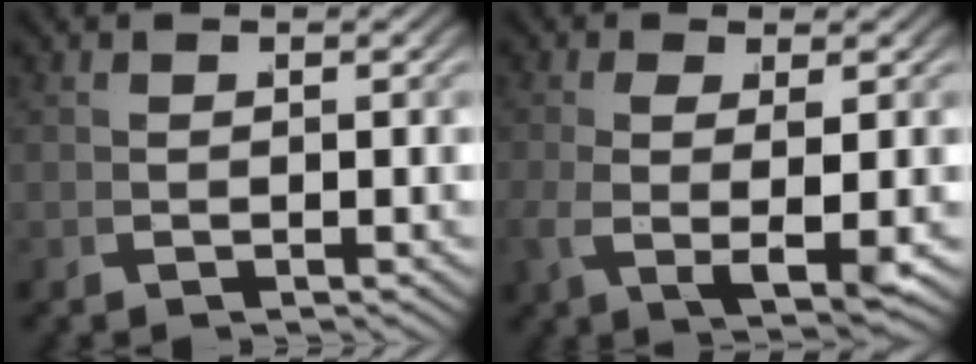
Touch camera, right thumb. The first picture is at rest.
{"total": 5.1, "force": [-0.2, 1.8, 4.8], "torque": [-0.107, -0.021, 0.012]}